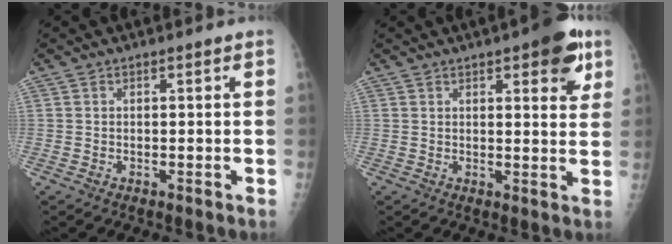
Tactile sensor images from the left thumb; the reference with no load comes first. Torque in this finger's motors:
{"motor_torque": [0.87, 0.93, 0.72, -0.41, 0.01]}